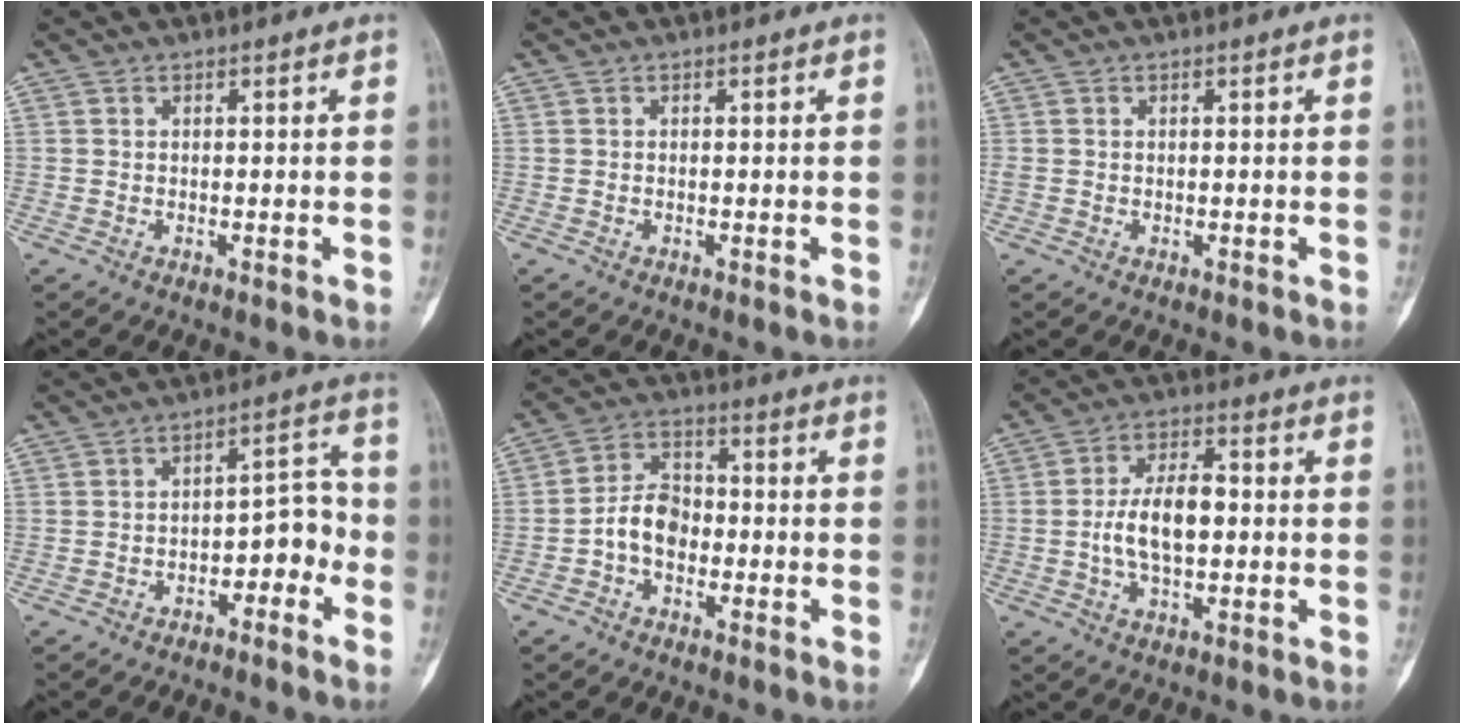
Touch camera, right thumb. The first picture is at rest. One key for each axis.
{"total": 0.0}
{"total": 0.8, "fx": 0.1, "fy": 0.7, "fz": 0.3, "tx": -0.003, "ty": 0.002, "tz": 0.002}
{"total": 8.0, "fx": -3.7, "fy": 4.6, "fz": 5.4, "tx": -0.050, "ty": 0.053, "tz": -0.055}
{"total": 7.2, "fx": -2.0, "fy": 5.1, "fz": 4.7, "tx": -0.068, "ty": 0.030, "tz": -0.049}
{"total": 9.6, "fx": -0.5, "fy": 4.9, "fz": 8.2, "tx": -0.146, "ty": 0.015, "tz": -0.011}